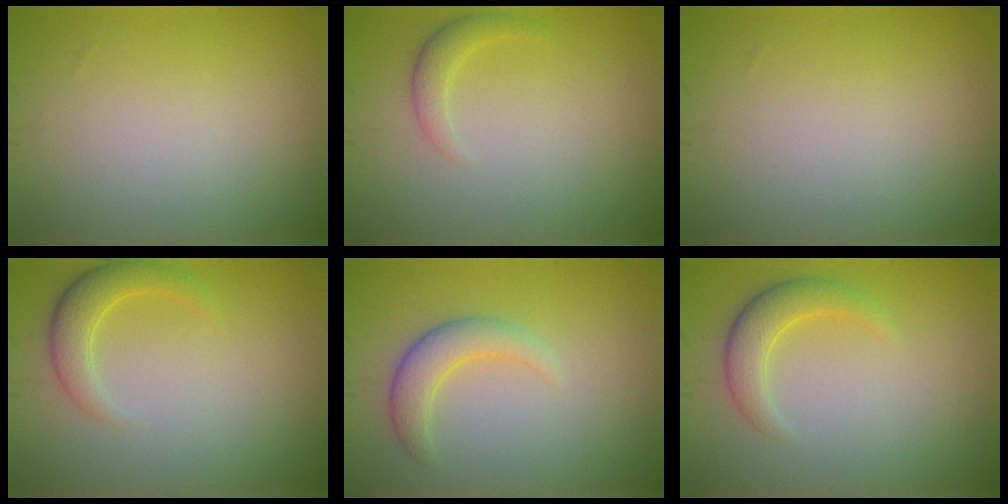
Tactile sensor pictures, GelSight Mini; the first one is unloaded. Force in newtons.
{"total": 1.5, "press": 1.5, "slide": 0.2}
{"total": 0.0}
{"total": 2.7, "press": 2.7, "slide": 0.1}
{"total": 2.8, "press": 2.8, "slide": 0.1}
{"total": 2.8, "press": 2.8, "slide": 0.0}